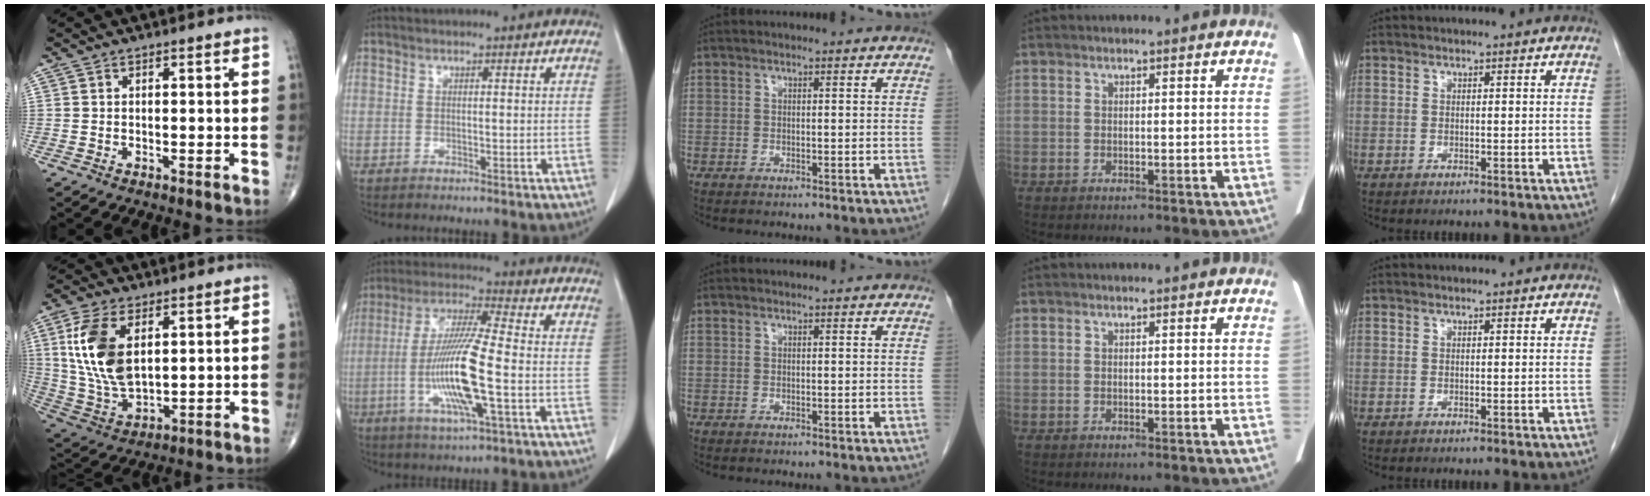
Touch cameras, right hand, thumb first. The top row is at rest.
{"thumb": {"total": 14.5, "force": [4.1, 7.8, 11.6], "torque": [-0.236, -0.015, 0.090]}, "index": {"total": 13.8, "force": [-3.1, 0.7, 13.5], "torque": [-0.271, -0.012, -0.061]}}